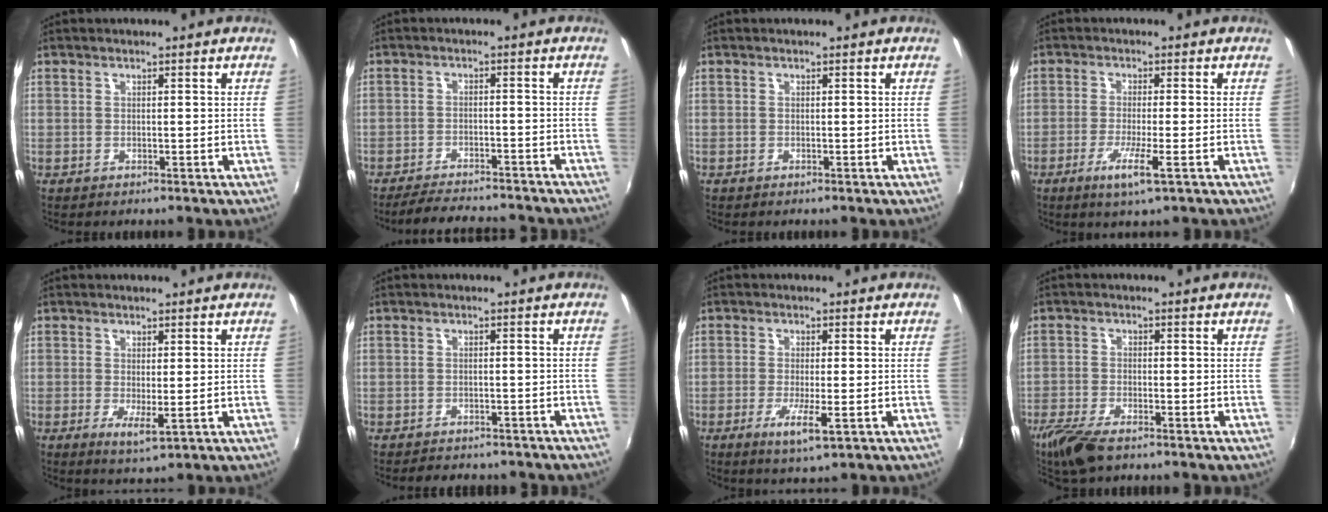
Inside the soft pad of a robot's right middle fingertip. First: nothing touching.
{"total": 12.3, "force": [-11.0, 2.0, 4.9], "torque": [-0.104, -0.013, -0.155]}
{"total": 0.0}
{"total": 5.5, "force": [-2.7, -0.1, 4.7], "torque": [-0.098, -0.014, -0.053]}
{"total": 3.3, "force": [-0.5, 0.6, 3.2], "torque": [-0.059, -0.013, -0.006]}
{"total": 7.8, "force": [-6.9, 2.5, 2.8], "torque": [-0.061, -0.013, -0.087]}
{"total": 5.3, "force": [-2.2, 0.5, 4.7], "torque": [-0.097, -0.015, -0.040]}
{"total": 7.6, "force": [-5.8, 2.3, 4.5], "torque": [-0.118, -0.024, -0.113]}